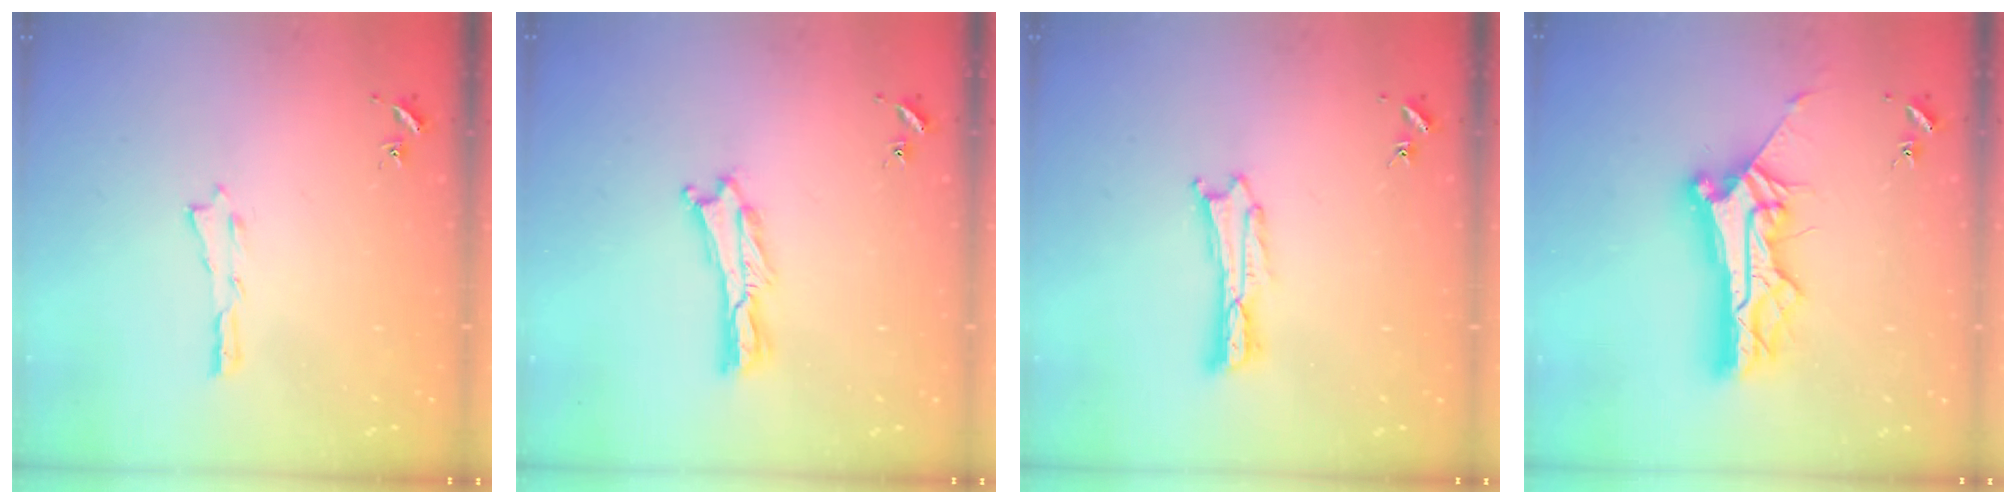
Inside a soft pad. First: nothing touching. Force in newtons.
{"total": 0.7, "press": 0.6, "slide": 0.2}
{"total": 0.6, "press": 0.6, "slide": 0.2}
{"total": 10.4, "press": 10.3, "slide": 1.1}